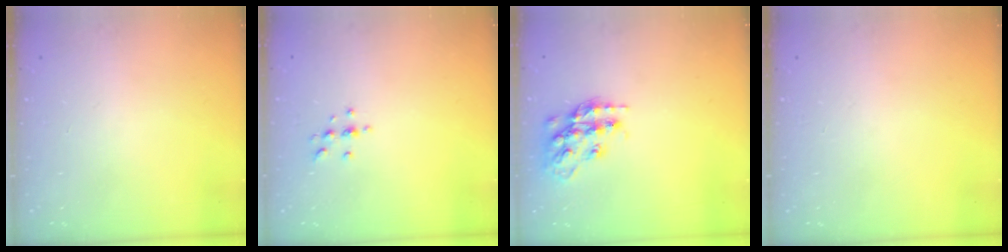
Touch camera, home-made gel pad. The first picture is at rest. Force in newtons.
{"total": 3.9, "press": 3.8, "slide": 0.5}
{"total": 14.9, "press": 14.8, "slide": 0.8}
{"total": 0.0}